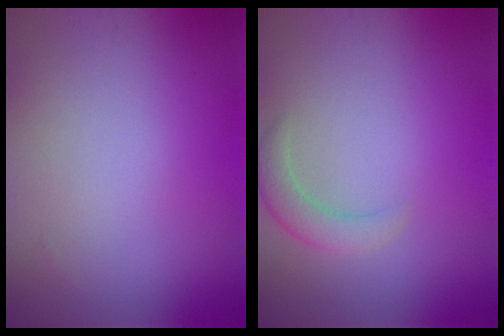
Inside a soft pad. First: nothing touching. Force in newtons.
{"total": 2.2, "press": 2.1, "slide": 0.2}